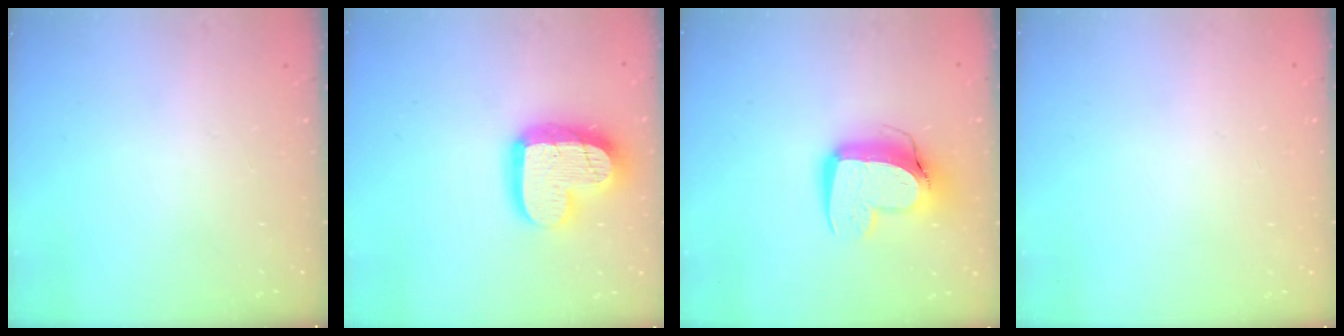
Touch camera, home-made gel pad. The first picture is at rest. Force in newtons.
{"total": 19.2, "press": 19.1, "slide": 1.8}
{"total": 12.9, "press": 12.9, "slide": 1.2}
{"total": 0.0}